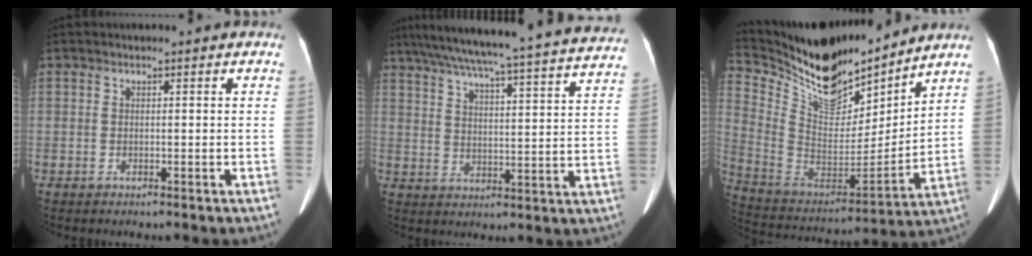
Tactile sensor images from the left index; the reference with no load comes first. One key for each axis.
{"total": 32.9, "fx": 29.7, "fy": 2.1, "fz": 14.0, "tx": -0.236, "ty": -0.043, "tz": 0.373}
{"total": 19.0, "fx": 16.7, "fy": 4.7, "fz": 7.8, "tx": -0.165, "ty": -0.018, "tz": 0.305}